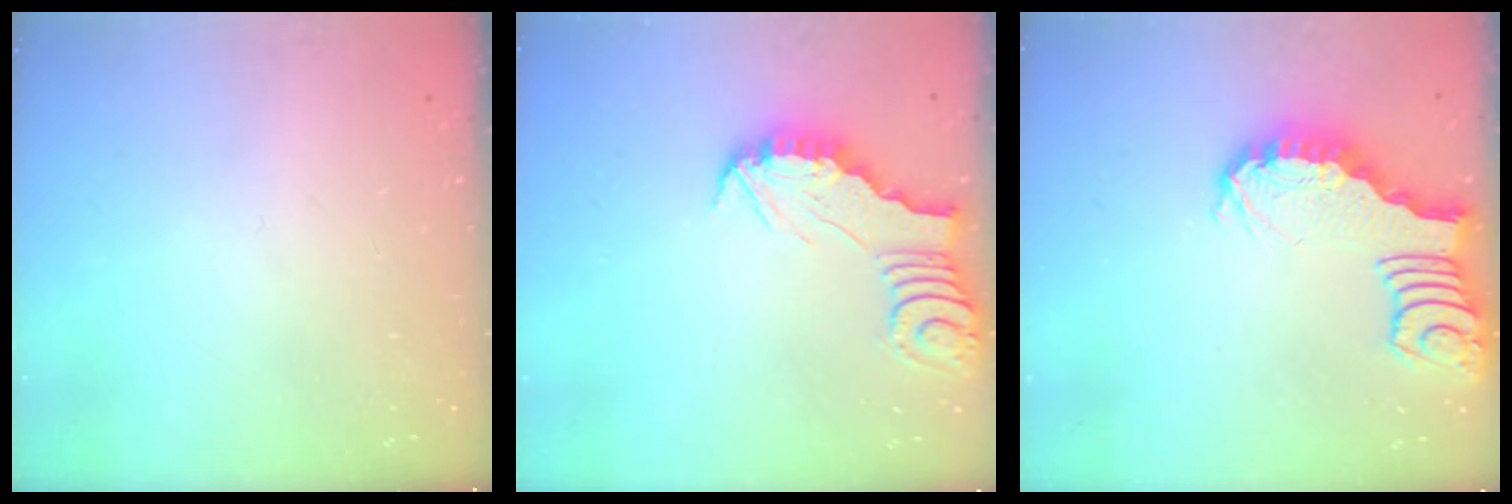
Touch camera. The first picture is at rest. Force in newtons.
{"total": 3.0, "press": 3.0, "slide": 0.3}
{"total": 3.1, "press": 3.1, "slide": 0.5}